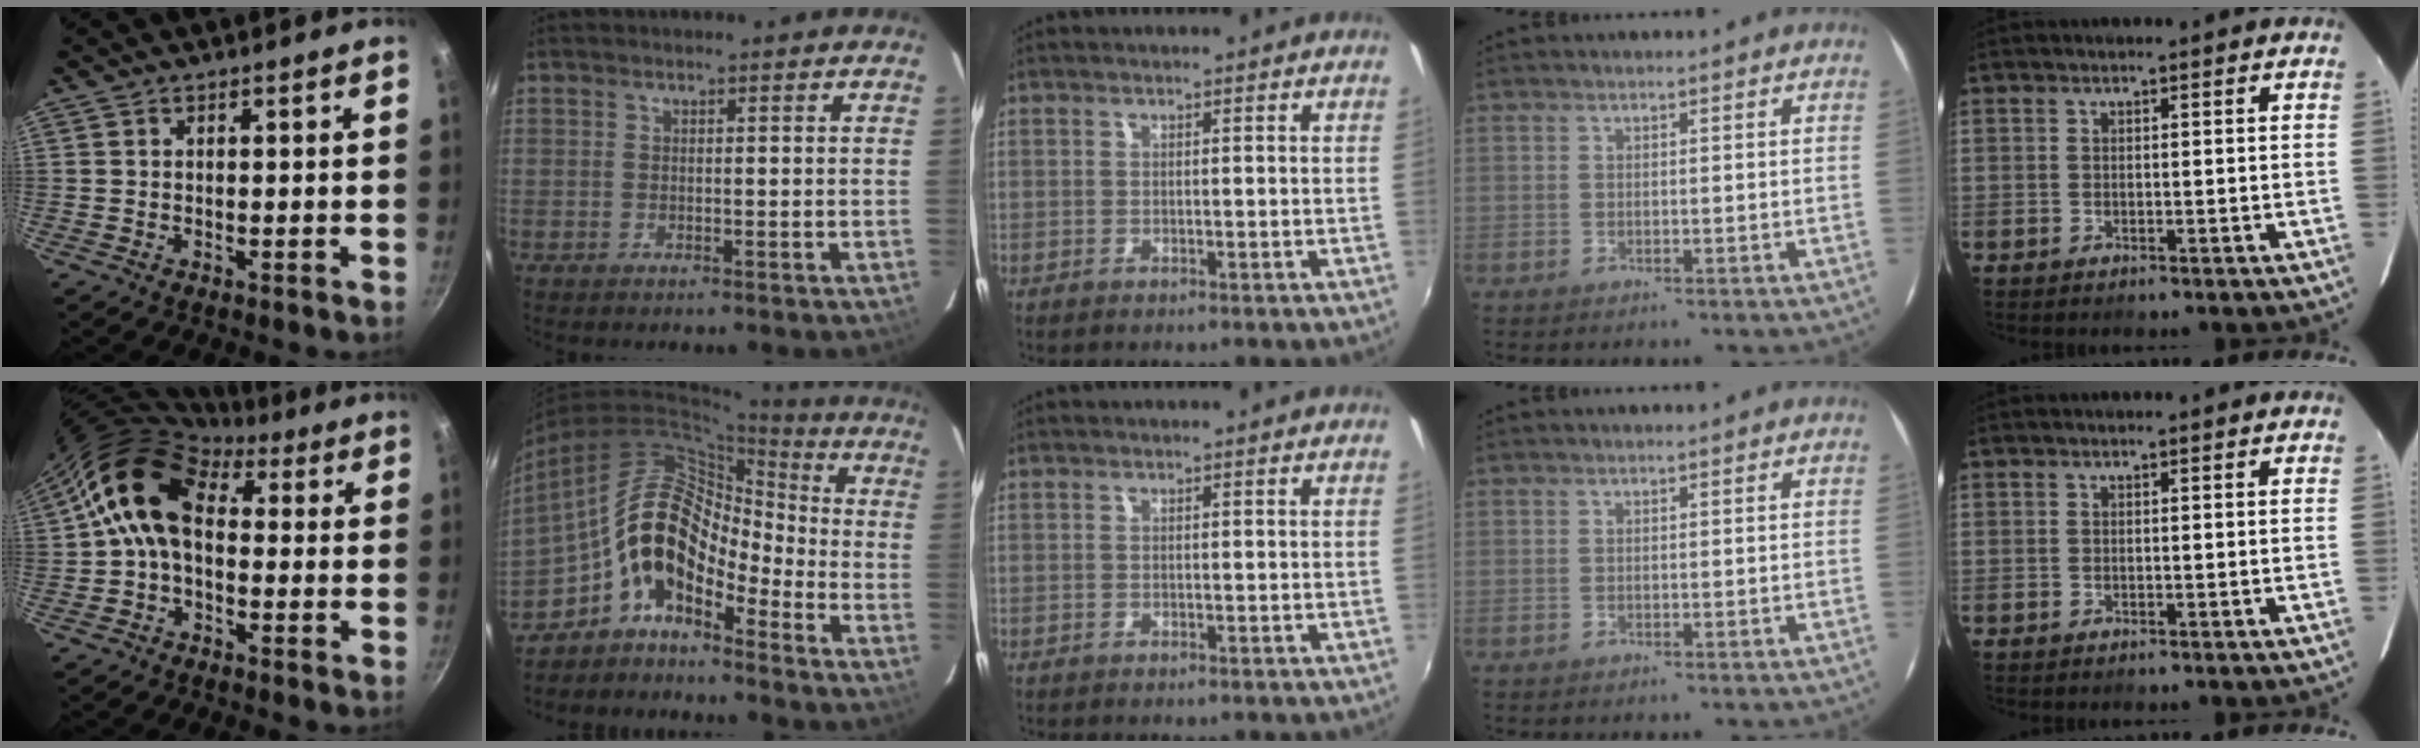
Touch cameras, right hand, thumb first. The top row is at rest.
{"thumb": {"total": 12.2, "force": [1.7, 8.6, 8.5], "torque": [-0.132, 0.023, 0.007]}, "index": {"total": 11.7, "force": [-6.7, 6.0, 7.5], "torque": [-0.119, 0.029, -0.140]}}